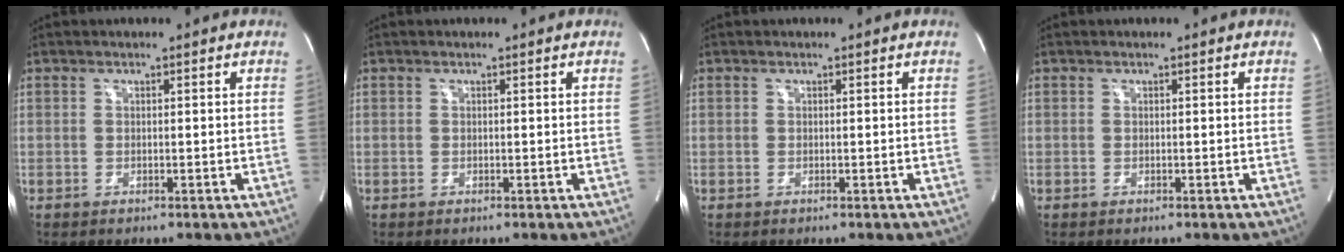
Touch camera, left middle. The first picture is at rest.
{"total": 0.0}
{"total": 0.0}
{"total": 0.0}